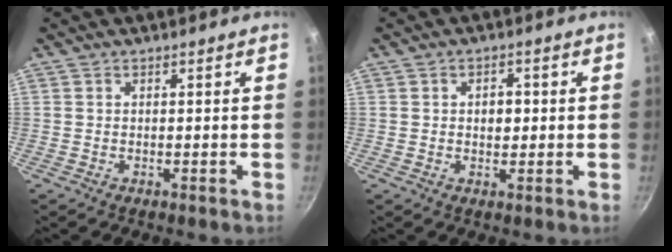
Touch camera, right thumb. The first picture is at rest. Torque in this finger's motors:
{"motor_torque": [-0.10, 0.07, 0.16, -0.04, 0.08]}